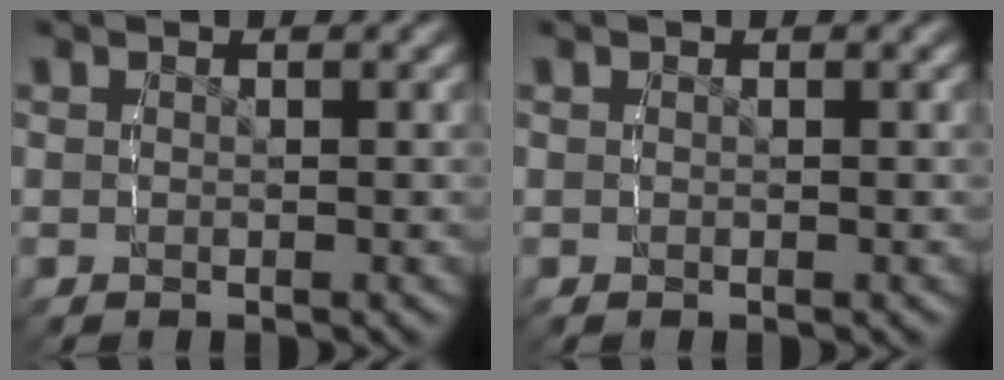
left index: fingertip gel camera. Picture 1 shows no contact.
{"total": 0.0}